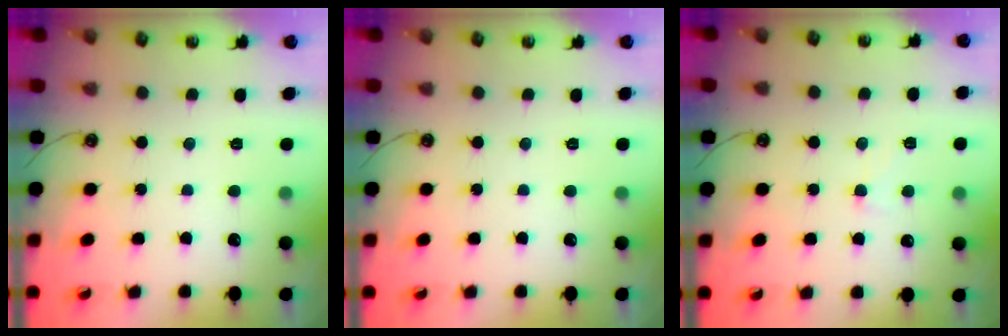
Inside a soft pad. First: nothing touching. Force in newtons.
{"total": 0.0}
{"total": 0.8, "press": 0.4, "slide": 0.7}